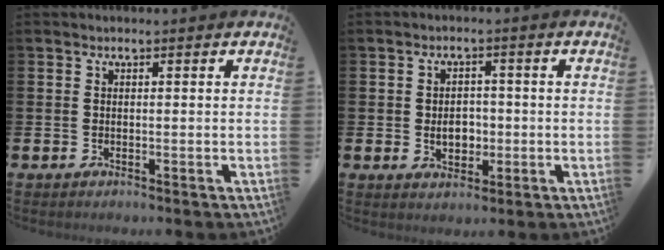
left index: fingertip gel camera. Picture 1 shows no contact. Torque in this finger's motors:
{"motor_torque": [0.70, 0.54, 0.10, 0.10]}